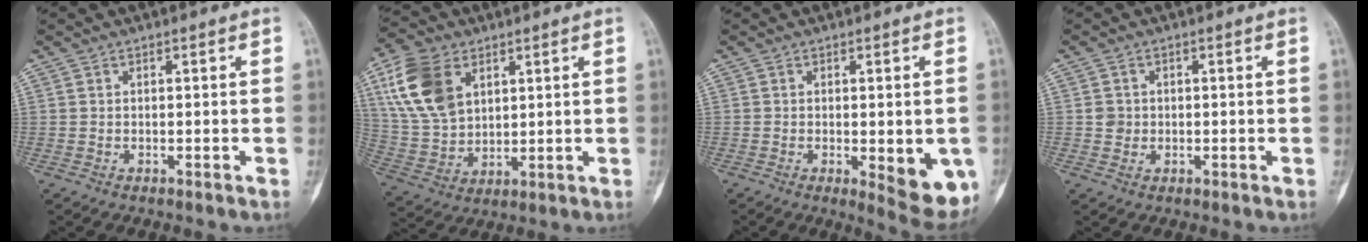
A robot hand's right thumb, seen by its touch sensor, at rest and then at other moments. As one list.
[{"total": 14.6, "force": [6.0, 9.6, 9.2], "torque": [-0.173, -0.012, 0.126]}, {"total": 9.4, "force": [-2.4, 3.2, 8.6], "torque": [-0.091, -0.016, -0.023]}, {"total": 2.0, "force": [0.0, 1.9, 0.6], "torque": [0.000, 0.004, 0.001]}]